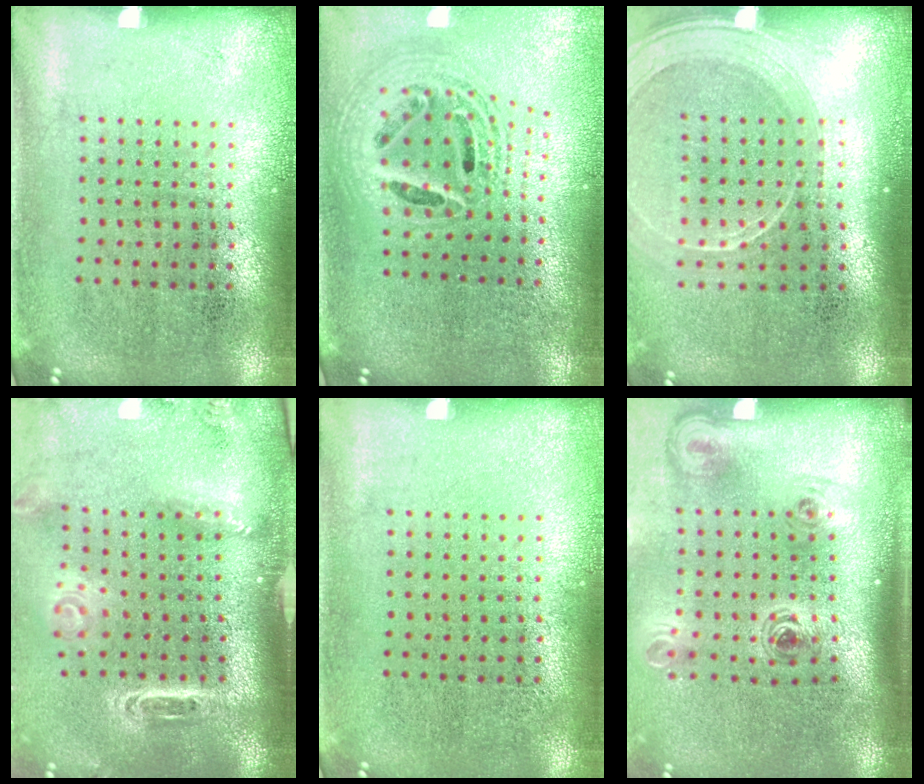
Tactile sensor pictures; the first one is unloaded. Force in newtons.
{"total": 2.3, "press": 1.8, "slide": 1.4}
{"total": 2.0, "press": 1.8, "slide": 0.8}
{"total": 2.9, "press": 2.1, "slide": 2.0}
{"total": 0.0}
{"total": 2.2, "press": 1.5, "slide": 1.7}